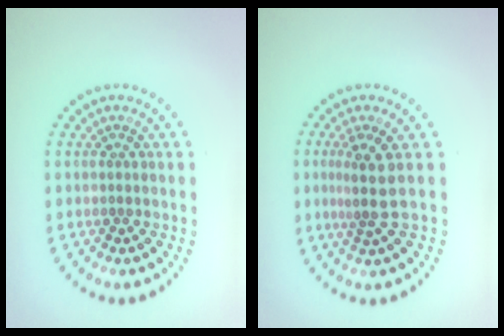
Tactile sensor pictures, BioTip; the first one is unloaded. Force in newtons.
{"total": 2.9, "press": 2.1, "slide": 2.0}